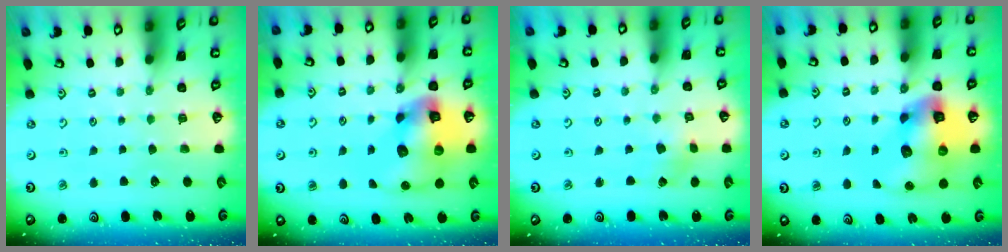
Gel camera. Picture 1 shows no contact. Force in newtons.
{"total": 14.8, "press": 14.7, "slide": 1.9}
{"total": 1.9, "press": 1.9, "slide": 0.2}
{"total": 16.7, "press": 16.5, "slide": 2.2}